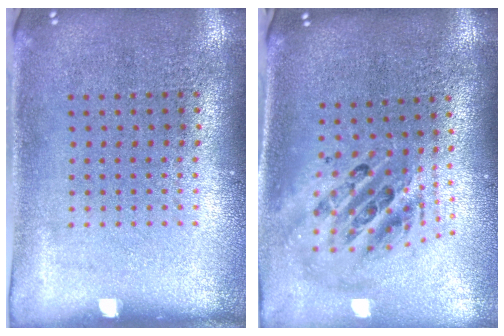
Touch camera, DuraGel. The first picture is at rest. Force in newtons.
{"total": 2.4, "press": 1.7, "slide": 1.6}